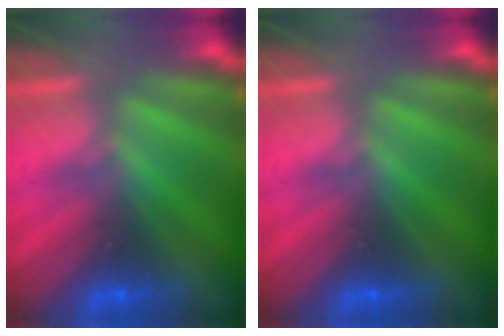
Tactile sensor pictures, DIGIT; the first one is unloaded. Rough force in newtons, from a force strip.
{"total": 0.0}